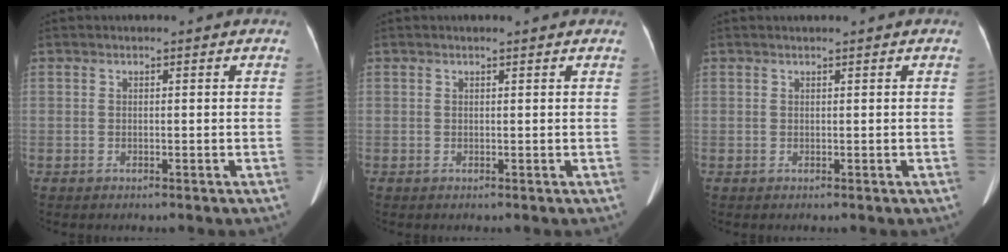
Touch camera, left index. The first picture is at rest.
{"total": 2.3, "force": [2.1, 0.0, 1.0], "torque": [-0.014, 0.014, 0.023]}
{"total": 1.2, "force": [1.0, -0.2, 0.5], "torque": [-0.007, 0.014, 0.022]}